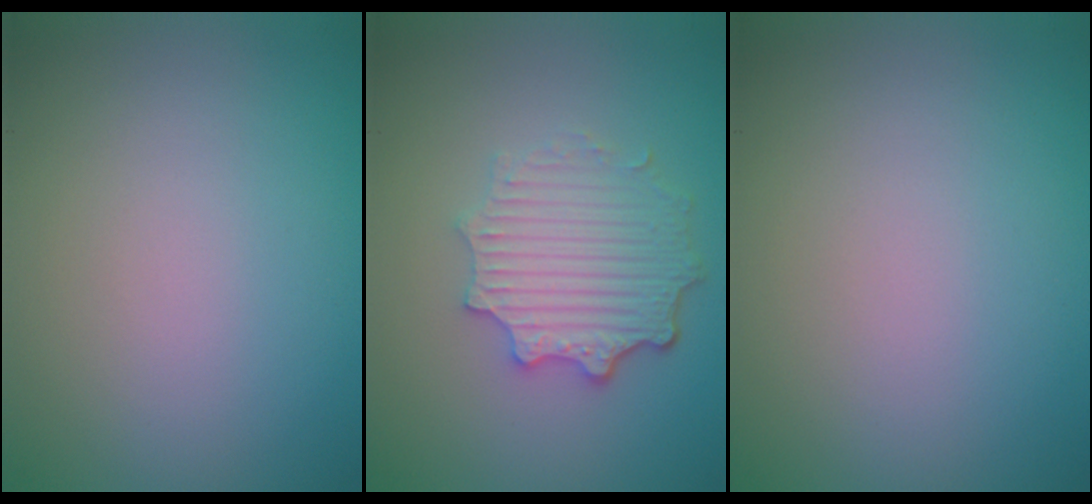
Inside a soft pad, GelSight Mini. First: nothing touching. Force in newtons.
{"total": 4.5, "press": 3.6, "slide": 2.7}
{"total": 0.0}